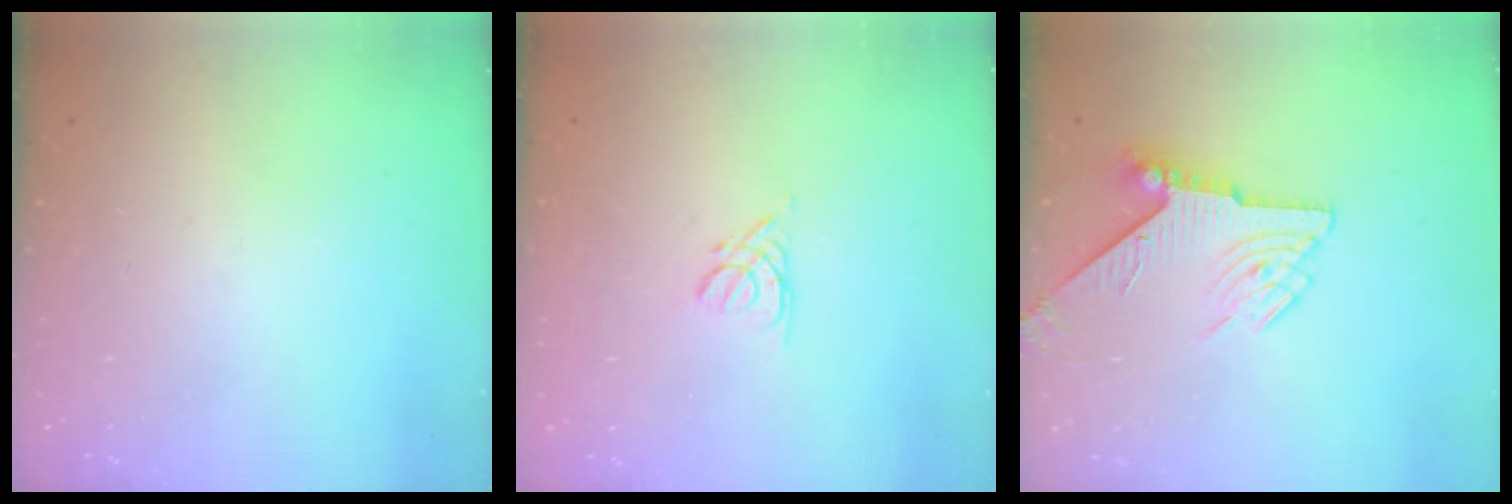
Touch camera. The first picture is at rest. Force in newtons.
{"total": 2.2, "press": 2.2, "slide": 0.4}
{"total": 7.0, "press": 7.0, "slide": 0.7}